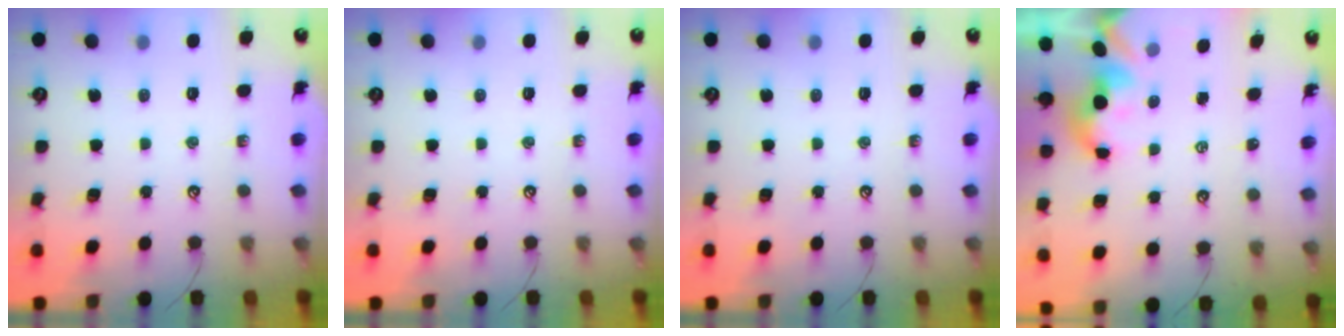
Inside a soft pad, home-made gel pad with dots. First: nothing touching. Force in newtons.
{"total": 0.0}
{"total": 0.0}
{"total": 1.8, "press": 1.8, "slide": 0.2}